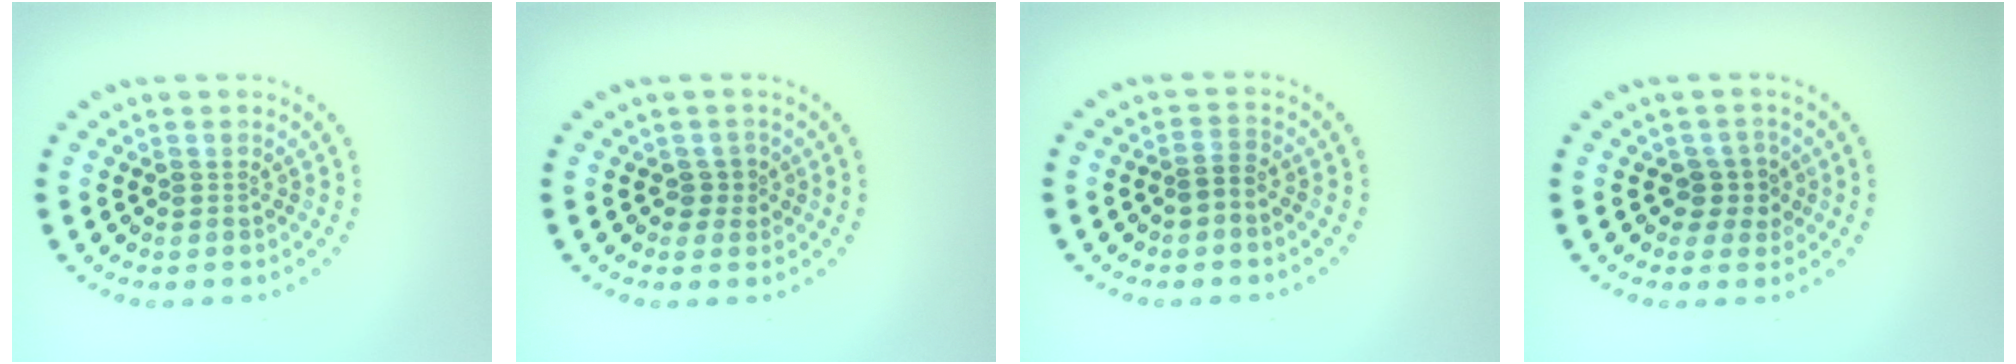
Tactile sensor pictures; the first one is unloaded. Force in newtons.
{"total": 1.3, "press": 1.1, "slide": 0.8}
{"total": 1.4, "press": 1.1, "slide": 0.8}
{"total": 2.2, "press": 1.9, "slide": 1.3}